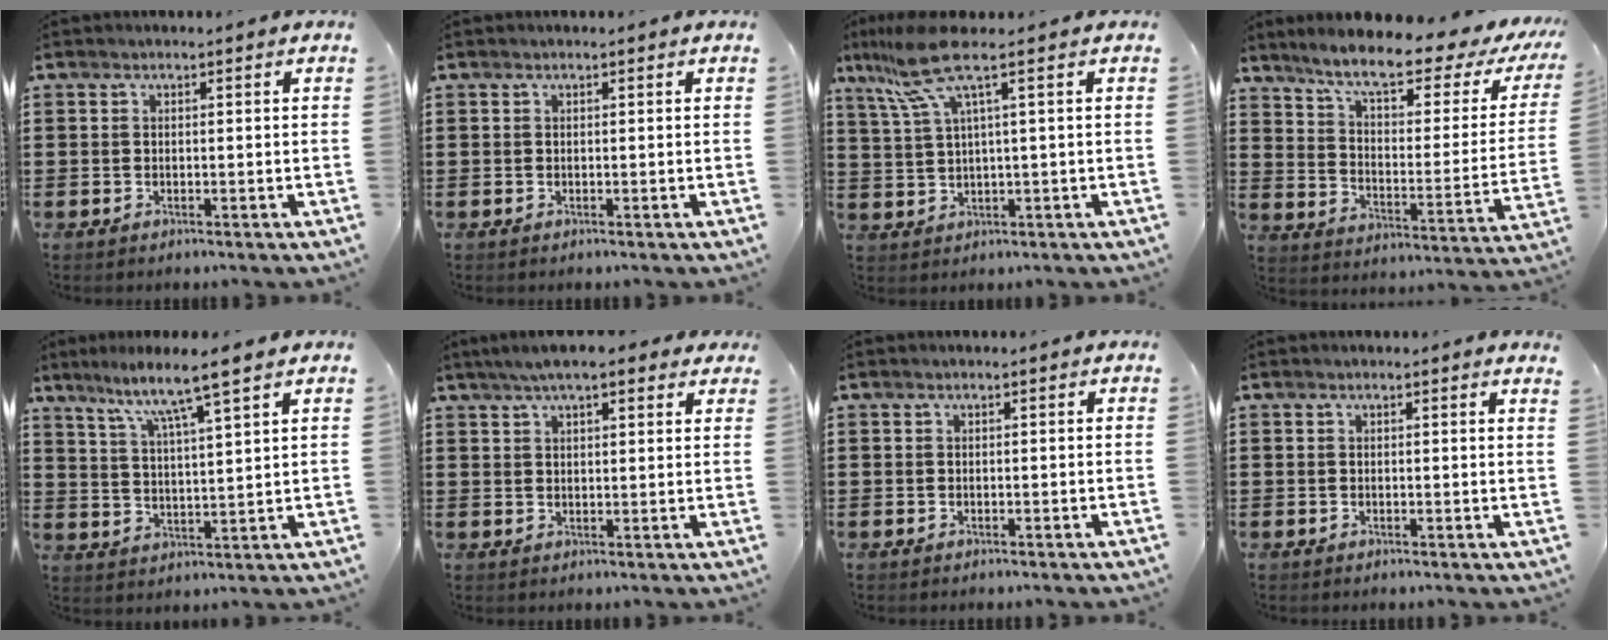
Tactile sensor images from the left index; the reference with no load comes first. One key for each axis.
{"total": 0.0}
{"total": 7.6, "fx": 3.6, "fy": 0.7, "fz": 6.7, "tx": -0.161, "ty": -0.013, "tz": 0.058}
{"total": 8.9, "fx": 6.8, "fy": 0.9, "fz": 5.6, "tx": -0.126, "ty": -0.042, "tz": 0.109}
{"total": 6.7, "fx": 5.3, "fy": -0.8, "fz": 4.0, "tx": -0.099, "ty": -0.031, "tz": 0.085}
{"total": 5.3, "fx": 4.1, "fy": 1.7, "fz": 2.8, "tx": -0.067, "ty": 0.004, "tz": 0.075}
{"total": 0.0}
{"total": 0.8, "fx": 0.7, "fy": -0.1, "fz": 0.5, "tx": -0.010, "ty": -0.002, "tz": 0.014}